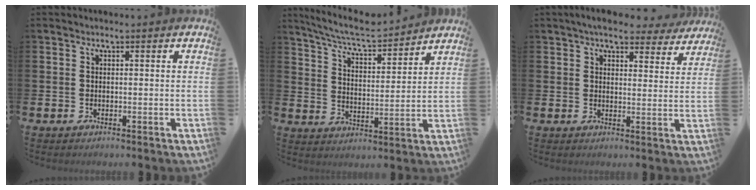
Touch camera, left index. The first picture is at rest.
{"total": 7.0, "force": [6.7, 0.8, 2.1], "torque": [-0.070, -0.042, 0.116]}
{"total": 5.9, "force": [5.3, 1.8, 2.0], "torque": [-0.036, -0.024, 0.092]}